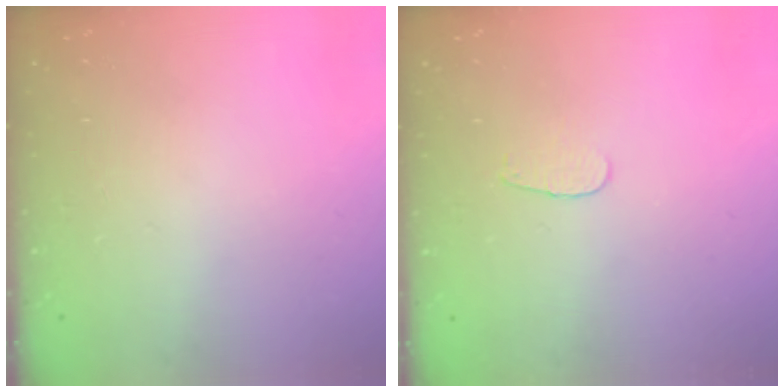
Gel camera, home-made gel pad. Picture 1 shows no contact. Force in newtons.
{"total": 3.4, "press": 3.4, "slide": 0.4}